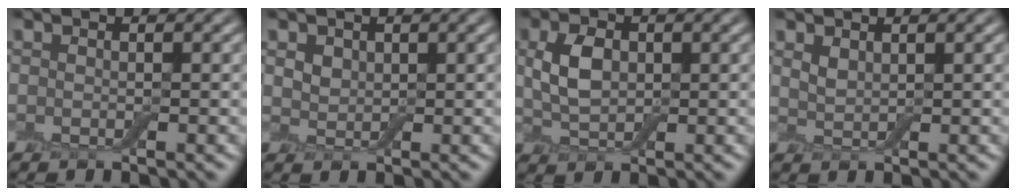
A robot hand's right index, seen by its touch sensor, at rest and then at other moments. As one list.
[{"total": 1.8, "force": [1.2, 1.2, 0.5], "torque": [-0.018, 0.005, 0.018]}, {"total": 3.1, "force": [0.8, 2.1, 2.2], "torque": [-0.056, 0.008, 0.014]}, {"total": 1.0, "force": [0.9, 0.4, 0.2], "torque": [-0.013, 0.003, 0.021]}]